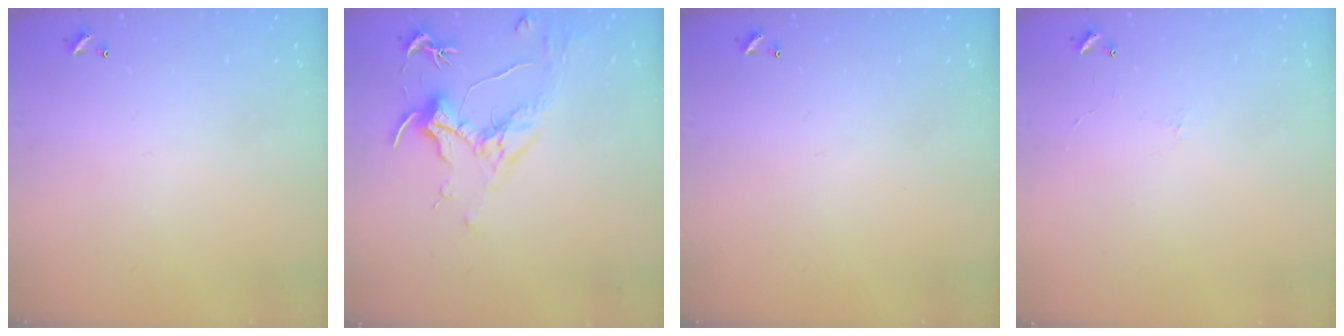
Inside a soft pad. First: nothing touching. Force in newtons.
{"total": 1.6, "press": 1.4, "slide": 0.7}
{"total": 0.0}
{"total": 1.8, "press": 1.7, "slide": 0.4}